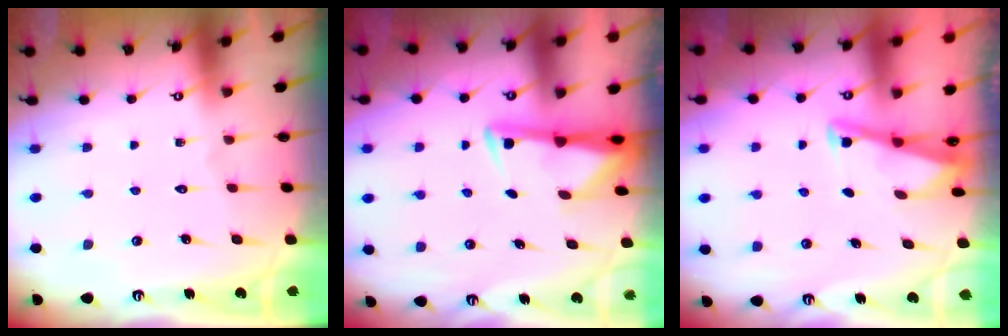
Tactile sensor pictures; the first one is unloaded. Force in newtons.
{"total": 2.8, "press": 2.8, "slide": 0.5}
{"total": 2.8, "press": 2.8, "slide": 0.4}